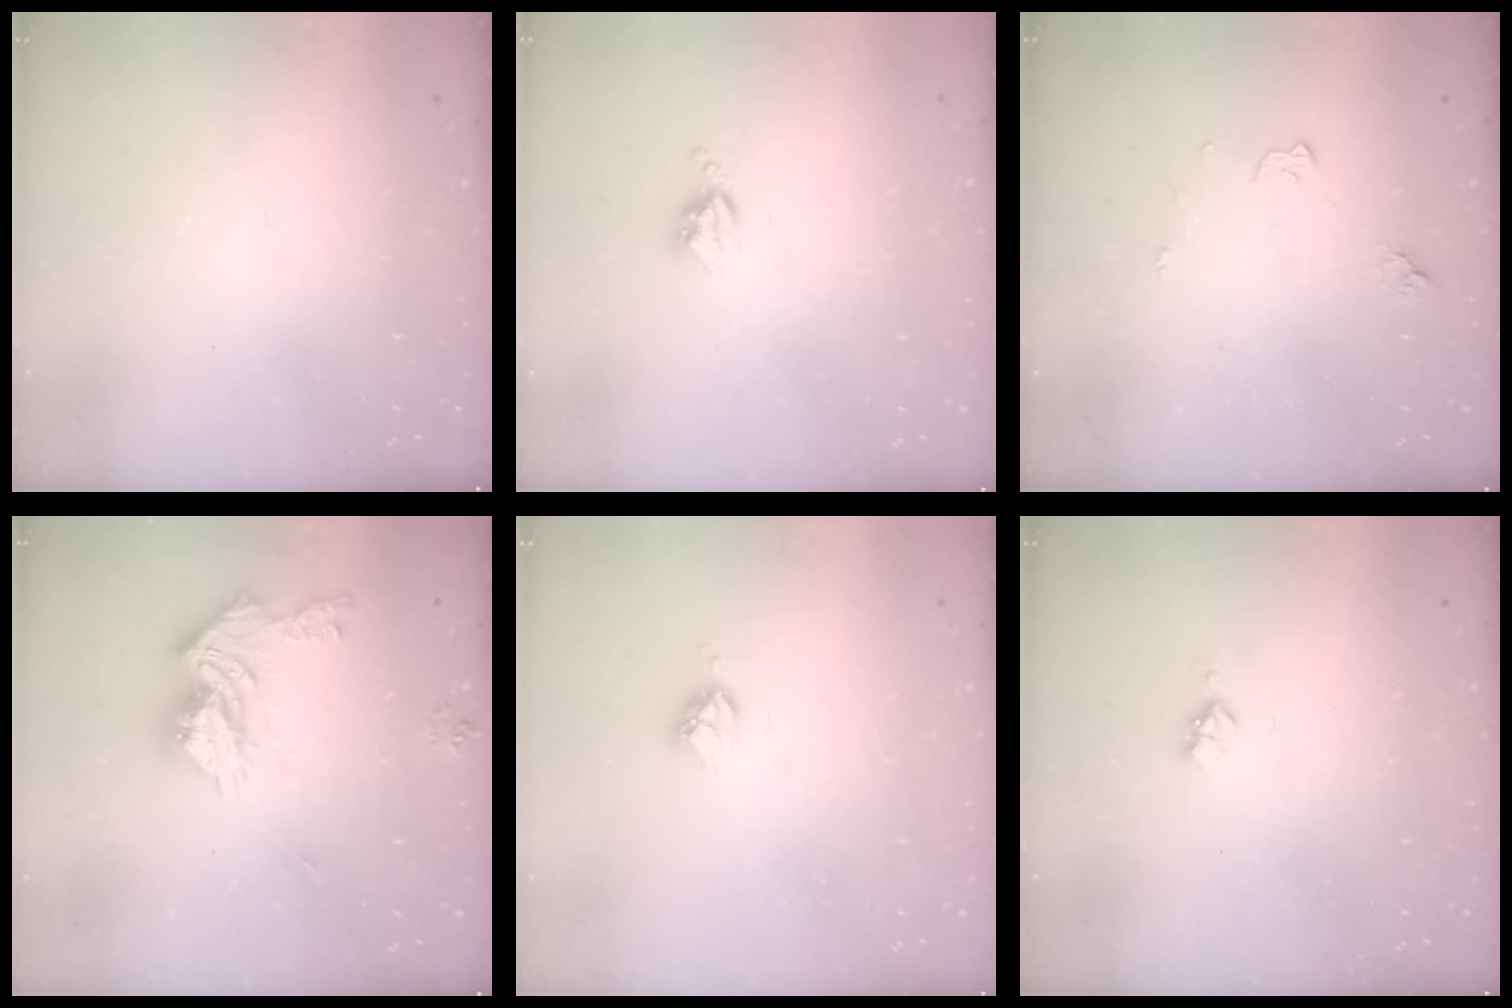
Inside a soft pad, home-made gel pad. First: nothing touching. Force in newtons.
{"total": 3.8, "press": 3.8, "slide": 0.5}
{"total": 4.8, "press": 4.7, "slide": 0.7}
{"total": 14.3, "press": 14.2, "slide": 1.5}
{"total": 5.0, "press": 4.9, "slide": 0.4}
{"total": 2.9, "press": 2.9, "slide": 0.5}